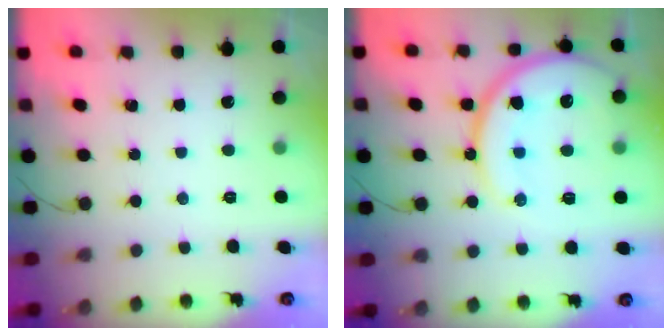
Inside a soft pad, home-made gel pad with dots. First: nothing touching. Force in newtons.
{"total": 17.7, "press": 17.6, "slide": 1.7}